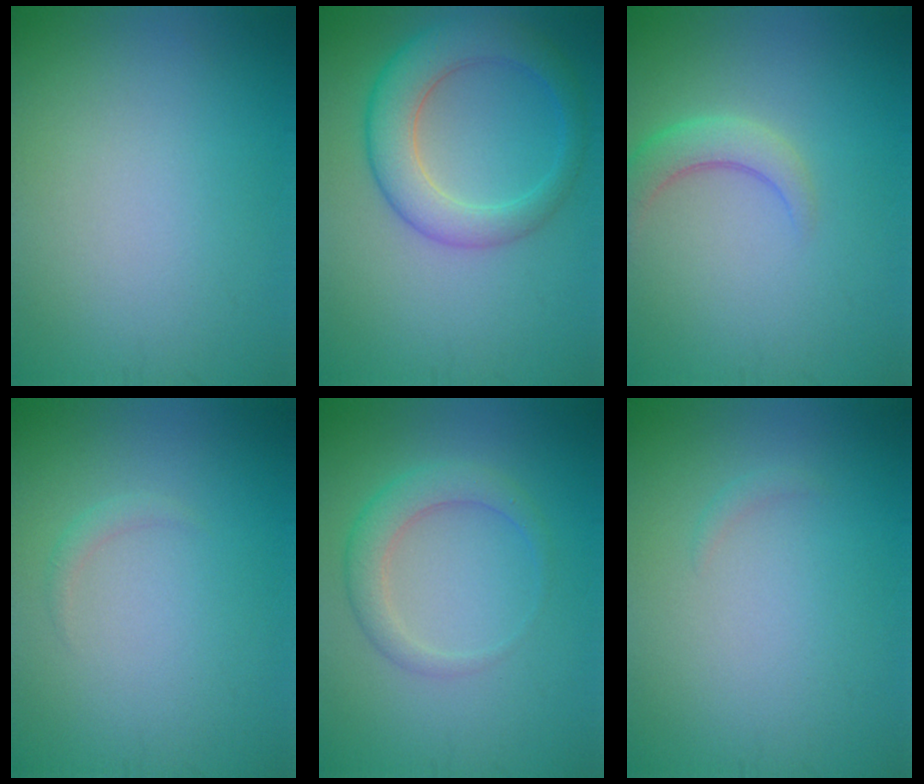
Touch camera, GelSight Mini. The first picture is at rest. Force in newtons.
{"total": 5.6, "press": 5.6, "slide": 0.2}
{"total": 2.7, "press": 2.7, "slide": 0.3}
{"total": 0.9, "press": 0.9, "slide": 0.1}
{"total": 3.0, "press": 3.0, "slide": 0.1}
{"total": 0.6, "press": 0.6, "slide": 0.1}